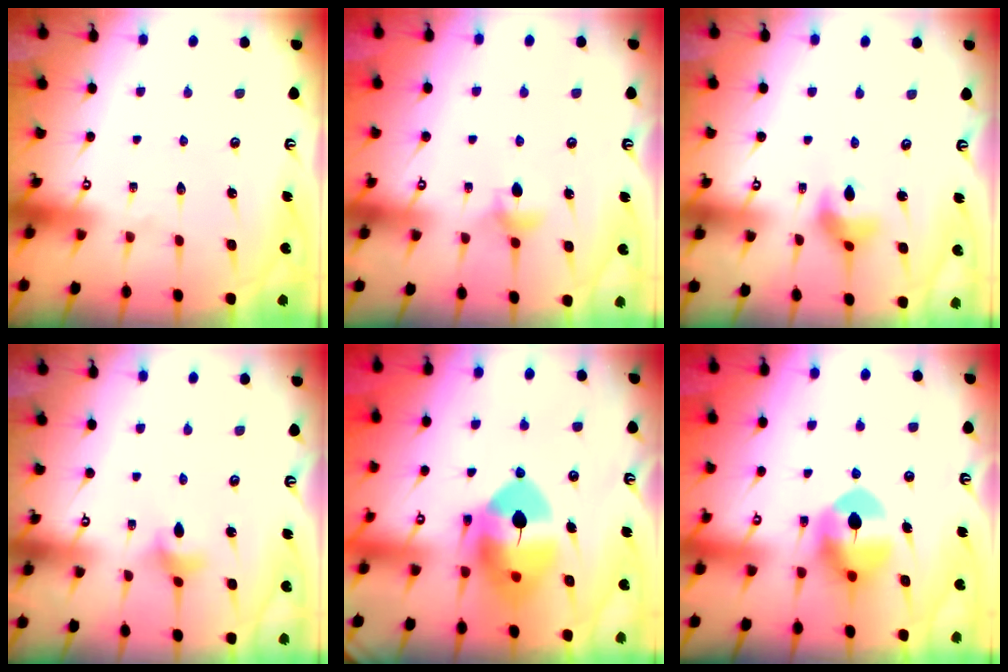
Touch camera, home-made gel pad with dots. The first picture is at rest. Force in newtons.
{"total": 4.7, "press": 4.6, "slide": 0.7}
{"total": 6.9, "press": 6.9, "slide": 0.5}
{"total": 2.8, "press": 2.8, "slide": 0.3}
{"total": 13.1, "press": 12.9, "slide": 2.3}
{"total": 8.2, "press": 8.1, "slide": 1.3}